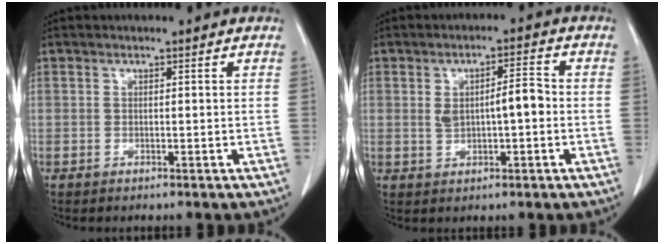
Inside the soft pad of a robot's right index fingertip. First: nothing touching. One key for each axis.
{"total": 5.4, "fx": 0.0, "fy": 1.6, "fz": 5.2, "tx": -0.092, "ty": 0.015, "tz": 0.005}